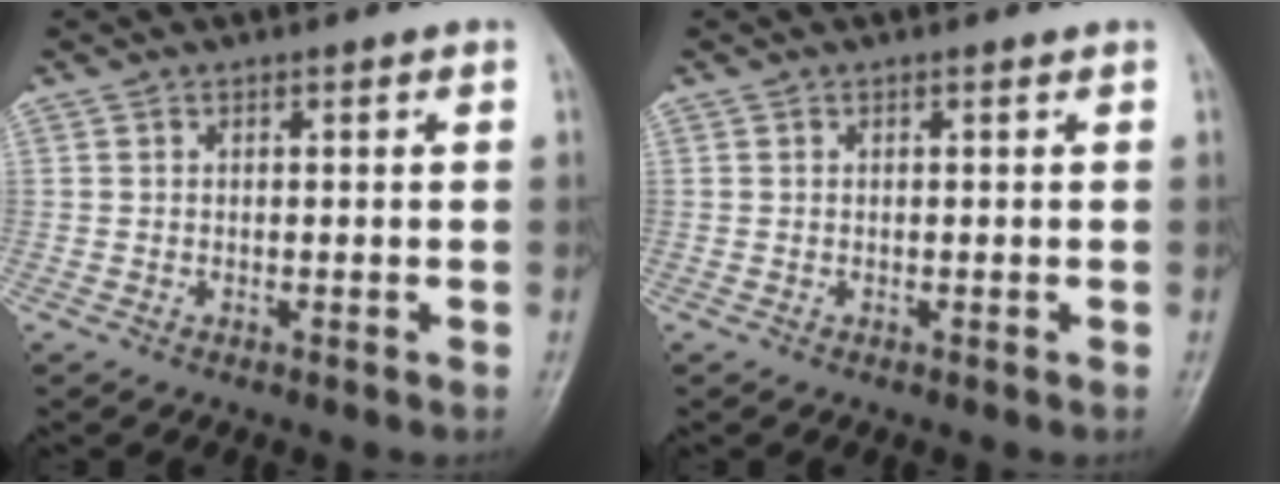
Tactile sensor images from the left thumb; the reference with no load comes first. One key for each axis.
{"total": 0.0}